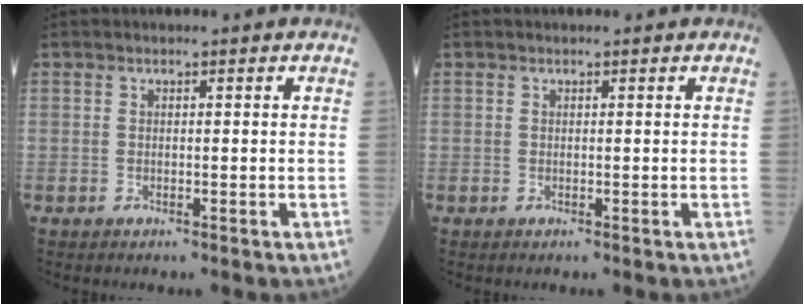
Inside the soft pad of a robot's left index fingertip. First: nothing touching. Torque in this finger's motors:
{"motor_torque": [-0.88, 0.34, -0.49, -0.12]}